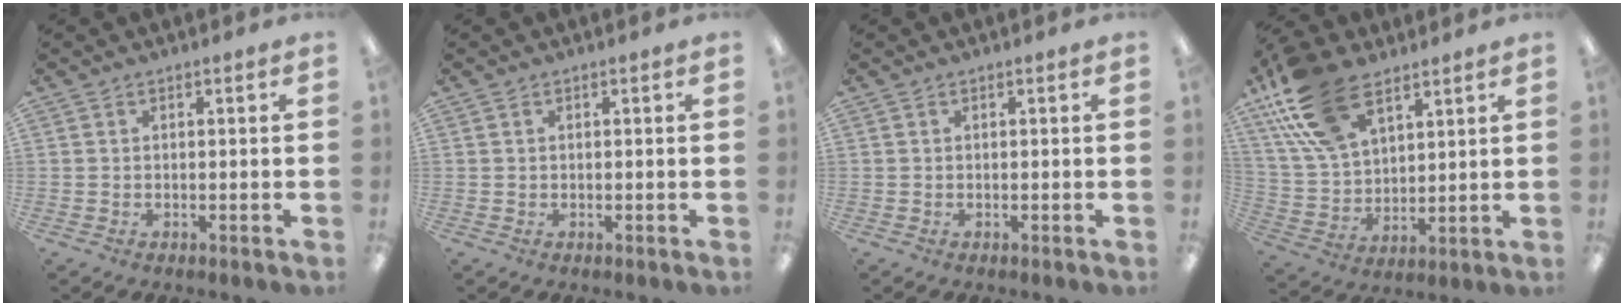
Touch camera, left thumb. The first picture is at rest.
{"total": 0.0}
{"total": 0.0}
{"total": 19.7, "force": [11.9, 10.5, 11.7], "torque": [-0.262, -0.034, 0.216]}